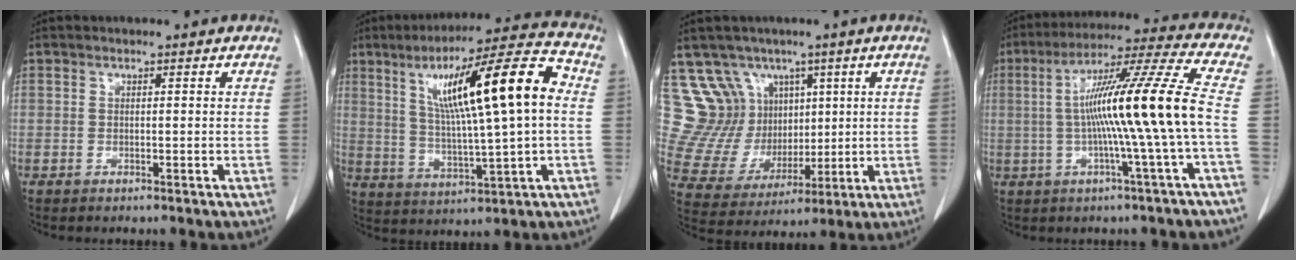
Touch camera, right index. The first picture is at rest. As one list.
[{"total": 18.3, "force": [3.8, 1.3, 17.8], "torque": [-0.288, 0.025, 0.059]}, {"total": 11.3, "force": [6.0, 9.1, 3.1], "torque": [-0.069, 0.043, 0.135]}, {"total": 15.5, "force": [-1.0, -2.1, 15.3], "torque": [-0.258, 0.011, -0.023]}]